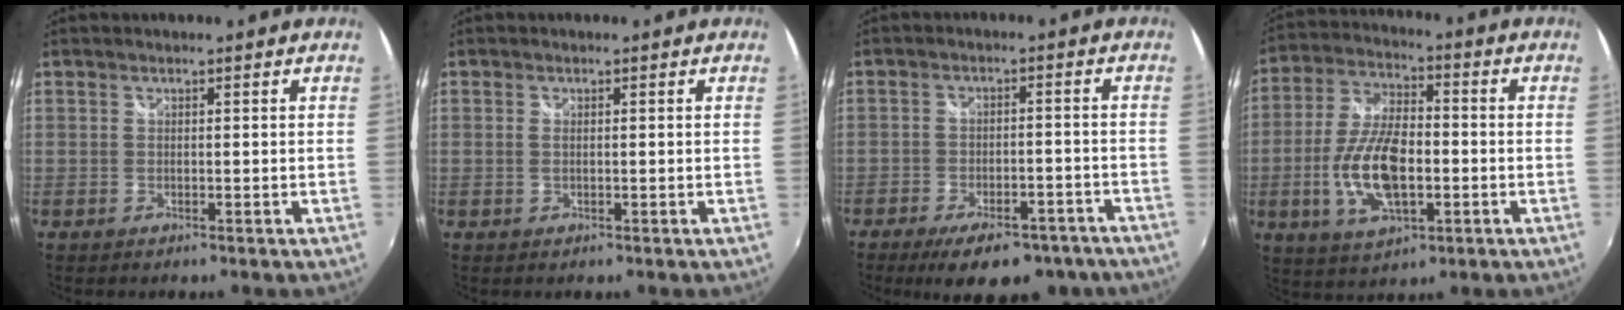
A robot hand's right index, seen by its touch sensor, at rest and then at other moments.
{"total": 0.8, "force": [0.1, 0.4, 0.7], "torque": [-0.016, -0.001, 0.000]}
{"total": 15.4, "force": [-11.5, 6.3, 8.1], "torque": [-0.154, -0.010, -0.149]}
{"total": 14.5, "force": [-3.2, 6.8, 12.4], "torque": [-0.256, -0.002, -0.055]}